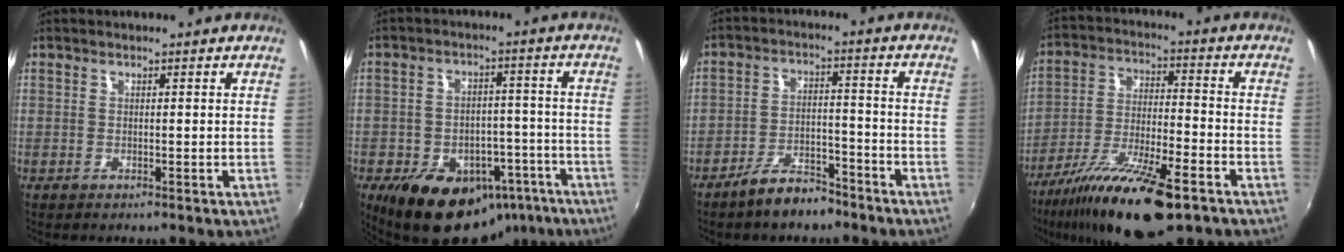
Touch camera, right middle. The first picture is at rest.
{"total": 19.2, "force": [-11.7, 11.7, 9.8], "torque": [-0.180, 0.016, -0.143]}
{"total": 7.7, "force": [-6.2, 2.8, 3.5], "torque": [-0.073, 0.014, -0.096]}
{"total": 18.9, "force": [-12.7, 4.5, 13.3], "torque": [-0.249, -0.040, -0.220]}